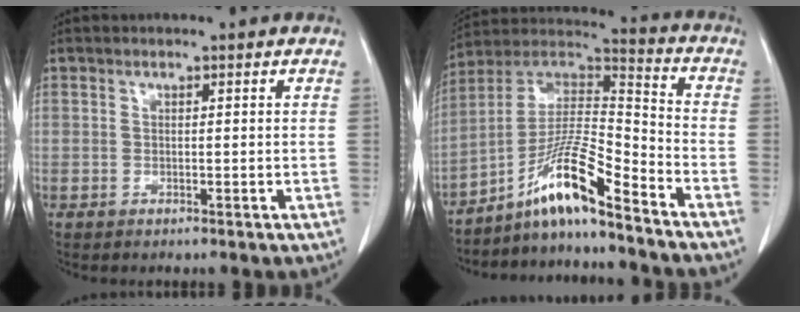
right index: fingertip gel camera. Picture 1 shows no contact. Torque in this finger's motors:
{"motor_torque": [1.35, -0.79, 0.73, 0.20]}